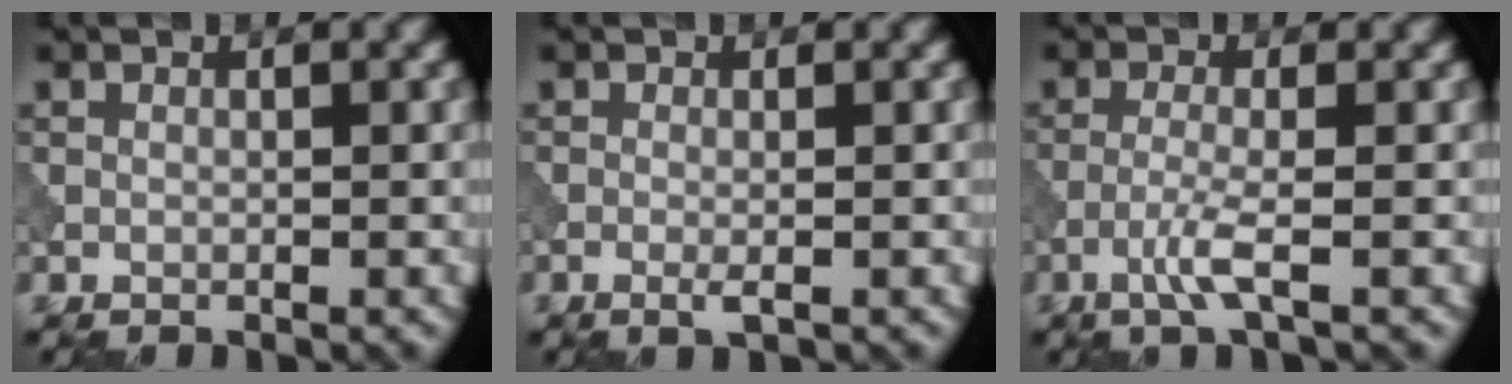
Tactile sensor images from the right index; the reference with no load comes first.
{"total": 1.1, "force": [-0.4, 0.1, 1.0], "torque": [-0.021, -0.003, -0.009]}
{"total": 2.8, "force": [-1.3, 0.2, 2.4], "torque": [-0.053, 0.003, -0.037]}